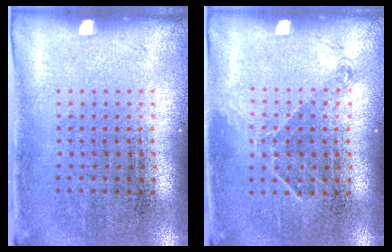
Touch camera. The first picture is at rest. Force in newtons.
{"total": 0.9, "press": 0.8, "slide": 0.5}